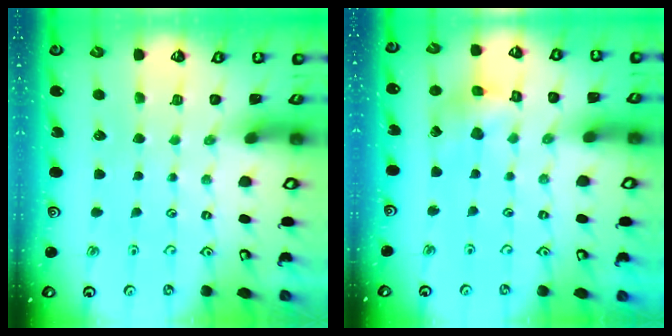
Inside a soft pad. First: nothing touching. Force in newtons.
{"total": 6.6, "press": 6.6, "slide": 0.5}